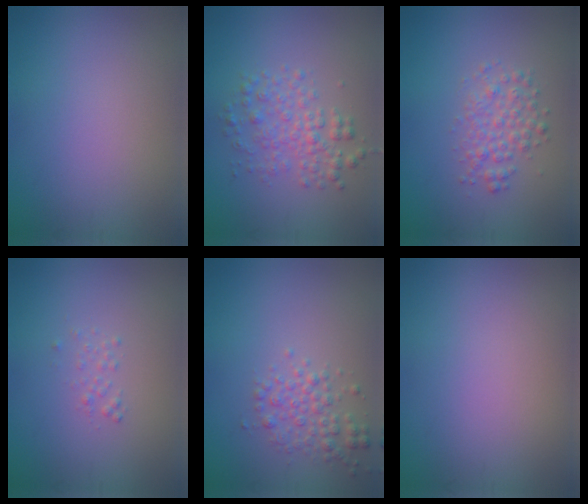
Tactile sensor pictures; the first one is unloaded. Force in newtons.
{"total": 3.1, "press": 3.1, "slide": 0.0}
{"total": 2.5, "press": 2.5, "slide": 0.1}
{"total": 0.7, "press": 0.7, "slide": 0.1}
{"total": 2.4, "press": 2.4, "slide": 0.0}
{"total": 0.0}